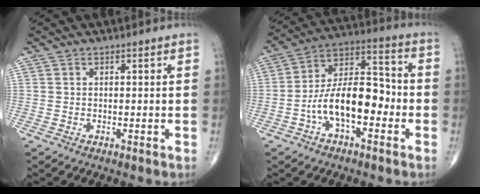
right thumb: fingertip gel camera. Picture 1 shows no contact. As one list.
[{"total": 14.5, "force": [-4.0, 7.3, 11.9], "torque": [-0.193, 0.048, -0.077]}]